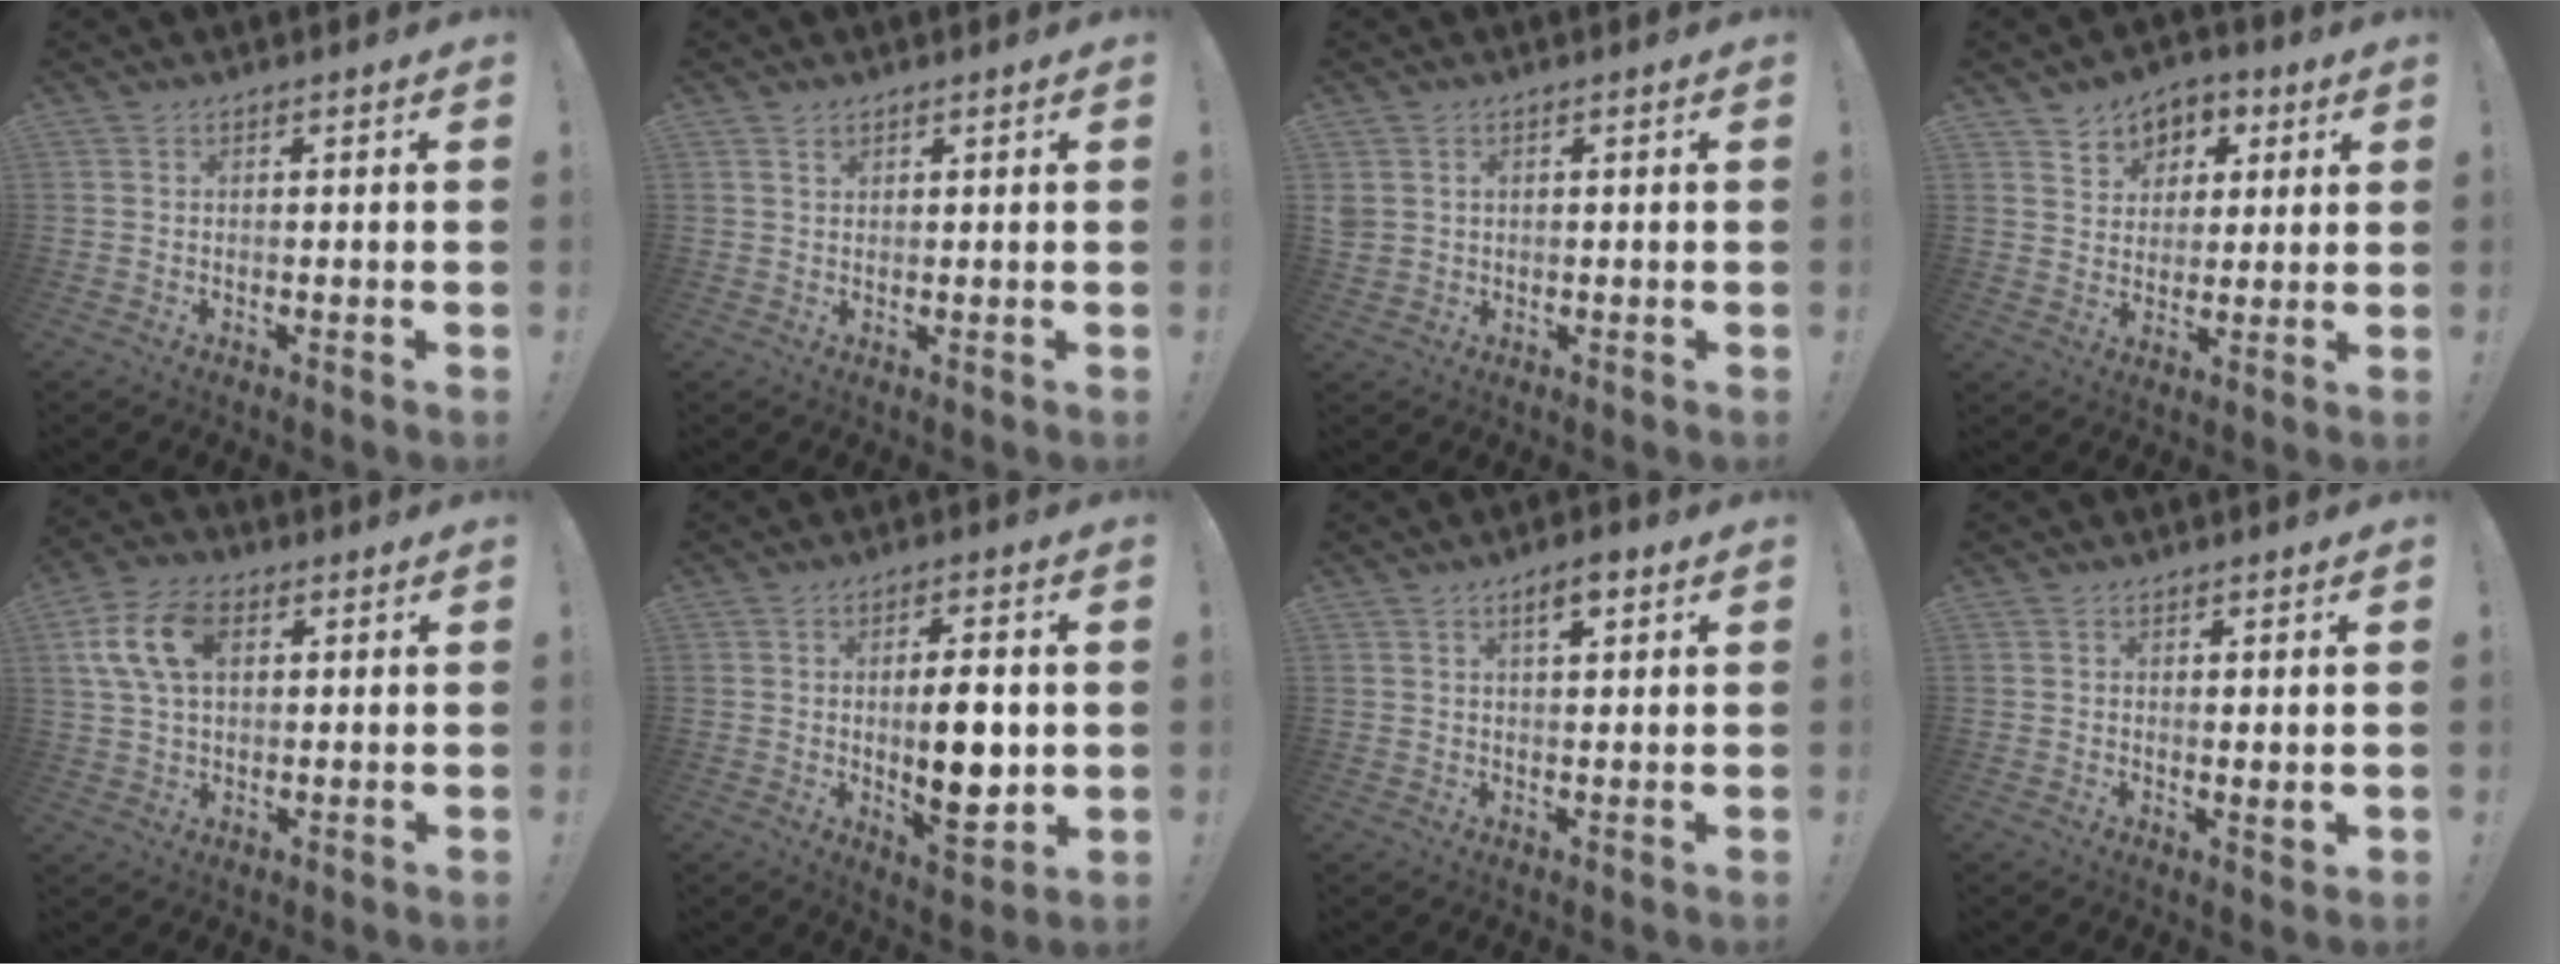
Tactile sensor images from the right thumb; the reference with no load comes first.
{"total": 1.4, "force": [1.0, 0.8, 0.5], "torque": [-0.006, -0.003, 0.018]}
{"total": 2.5, "force": [0.9, 2.2, 1.0], "torque": [-0.020, 0.001, 0.018]}
{"total": 6.3, "force": [2.0, 5.9, 1.1], "torque": [-0.014, -0.017, 0.041]}
{"total": 13.7, "force": [4.0, 8.7, 9.7], "torque": [-0.189, 0.007, 0.078]}
{"total": 11.7, "force": [0.2, 3.9, 11.0], "torque": [-0.167, -0.015, -0.004]}
{"total": 4.1, "force": [2.2, 1.4, 3.2], "torque": [-0.039, -0.007, 0.031]}
{"total": 2.1, "force": [1.1, 0.1, 1.8], "torque": [-0.012, -0.014, 0.015]}